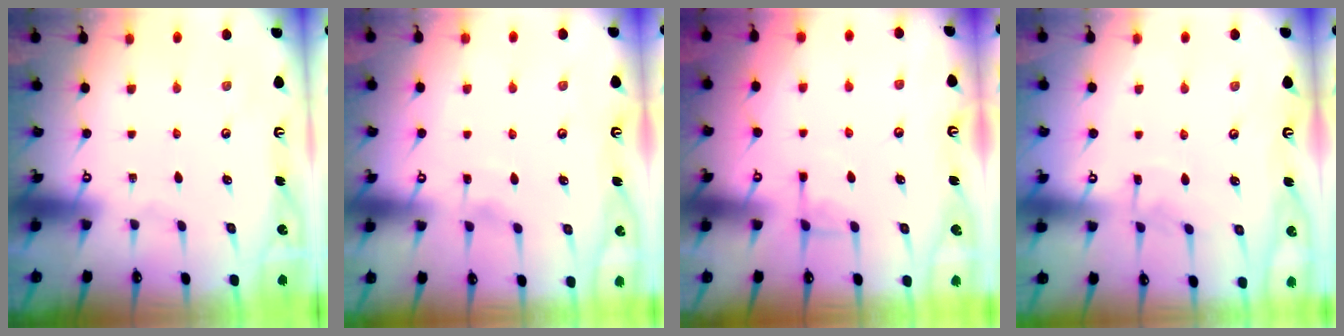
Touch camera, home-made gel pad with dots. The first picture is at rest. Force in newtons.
{"total": 3.2, "press": 3.2, "slide": 0.4}
{"total": 4.2, "press": 4.1, "slide": 0.9}
{"total": 5.1, "press": 5.1, "slide": 0.2}